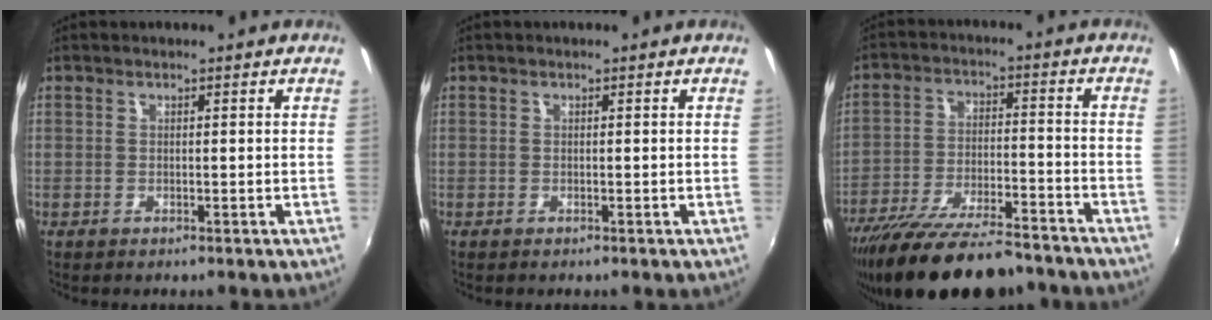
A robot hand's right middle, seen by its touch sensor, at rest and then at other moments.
{"total": 0.0}
{"total": 20.2, "force": [-16.9, 4.9, 9.9], "torque": [-0.190, -0.038, -0.261]}